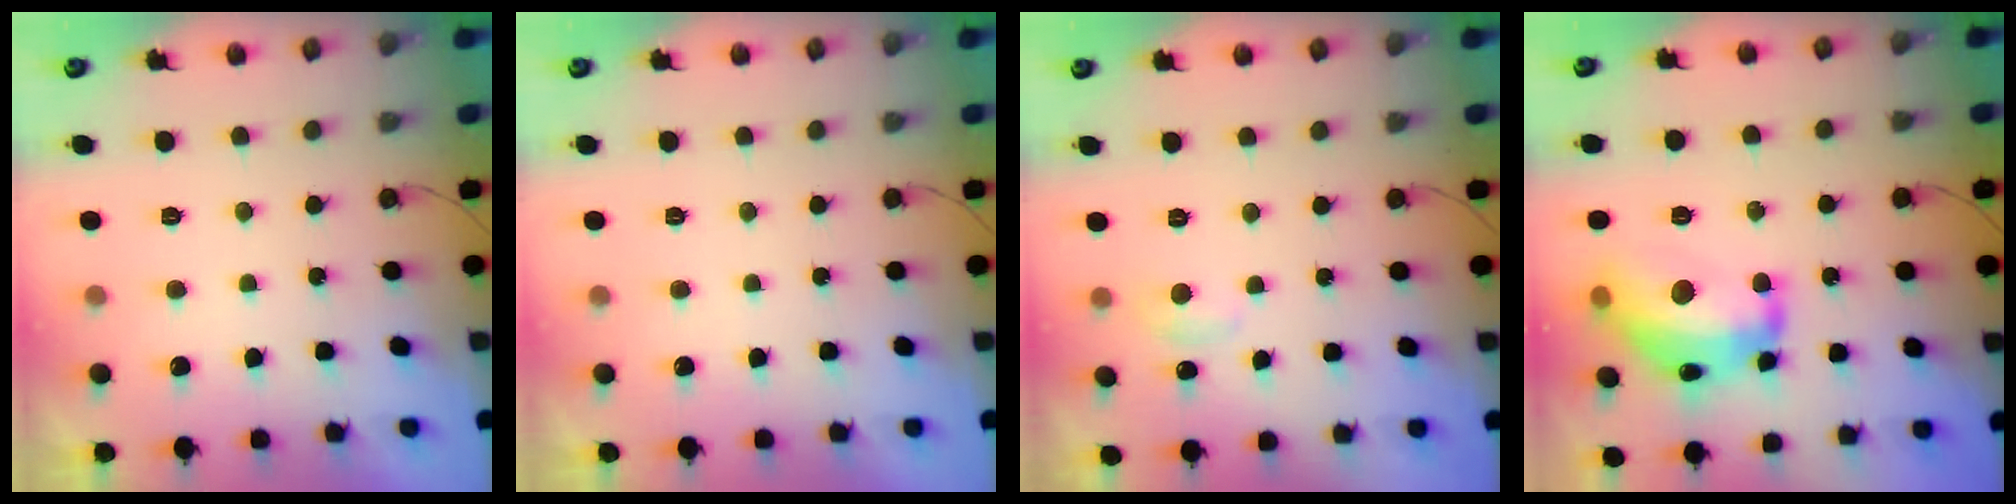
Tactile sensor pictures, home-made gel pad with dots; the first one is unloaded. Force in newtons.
{"total": 0.0}
{"total": 5.2, "press": 5.1, "slide": 0.7}
{"total": 18.4, "press": 18.3, "slide": 1.2}